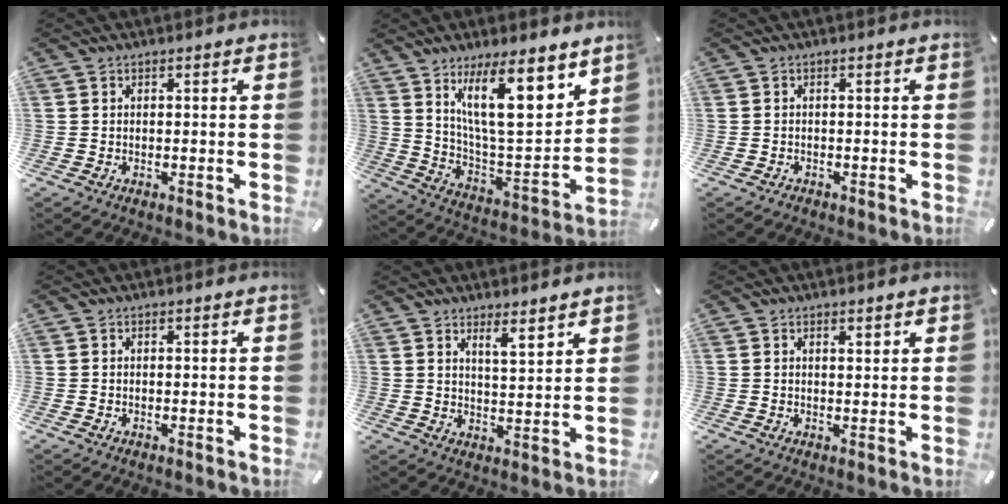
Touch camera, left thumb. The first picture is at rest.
{"total": 19.0, "force": [11.2, 6.4, 14.0], "torque": [-0.230, -0.063, 0.184]}
{"total": 0.6, "force": [-0.5, 0.4, 0.2], "torque": [-0.003, 0.003, -0.012]}
{"total": 0.0}
{"total": 5.0, "force": [4.5, 0.6, 2.2], "torque": [-0.030, -0.033, 0.076]}
{"total": 1.4, "force": [1.2, 0.4, 0.6], "torque": [-0.012, 0.000, 0.021]}